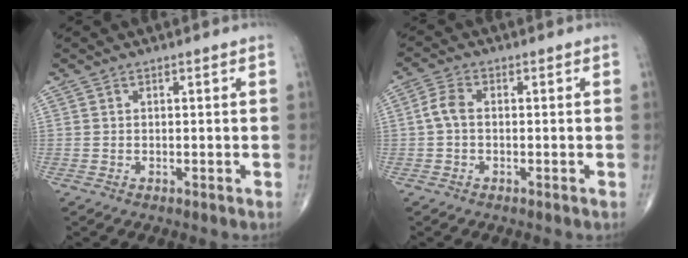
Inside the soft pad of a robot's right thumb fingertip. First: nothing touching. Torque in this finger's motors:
{"motor_torque": [-0.30, 0.42, 0.29, -0.04, 0.02]}